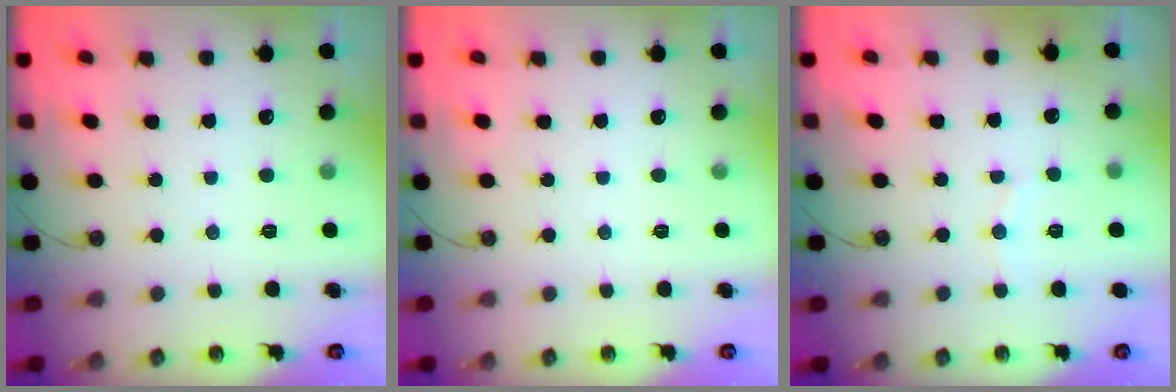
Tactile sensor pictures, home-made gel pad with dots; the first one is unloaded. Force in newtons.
{"total": 0.0}
{"total": 3.7, "press": 3.6, "slide": 1.0}